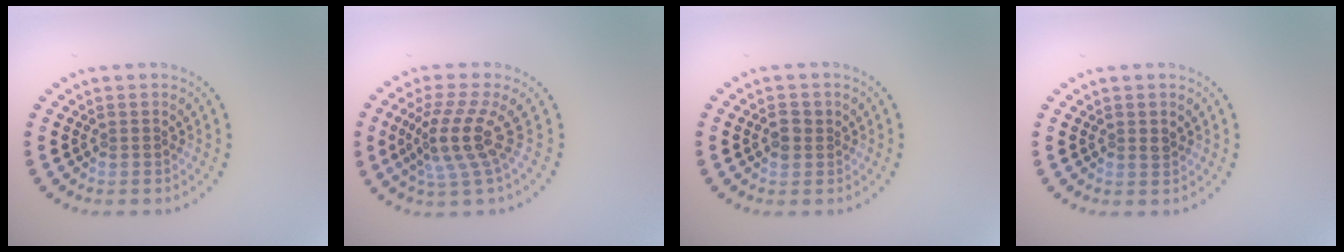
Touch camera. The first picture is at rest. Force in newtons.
{"total": 4.1, "press": 2.8, "slide": 2.9}
{"total": 1.7, "press": 1.6, "slide": 0.3}
{"total": 0.8, "press": 0.8, "slide": 0.2}